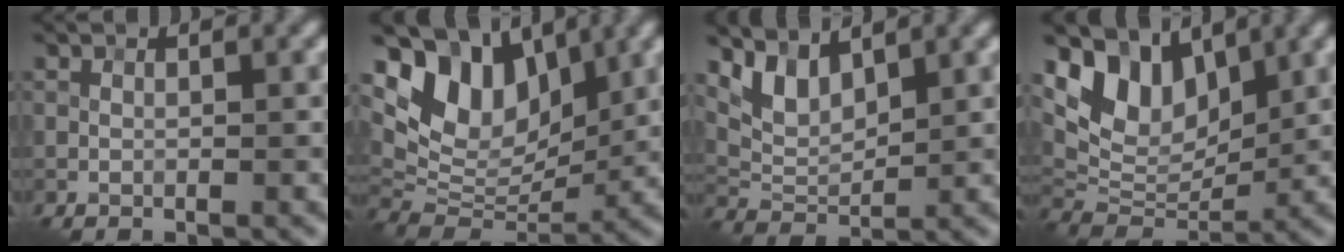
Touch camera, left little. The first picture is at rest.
{"total": 8.9, "force": [4.1, 5.9, 5.2], "torque": [-0.088, -0.006, 0.073]}
{"total": 3.6, "force": [2.5, 1.7, 2.1], "torque": [-0.051, -0.010, 0.053]}
{"total": 7.5, "force": [4.2, 4.6, 4.3], "torque": [-0.074, -0.006, 0.074]}